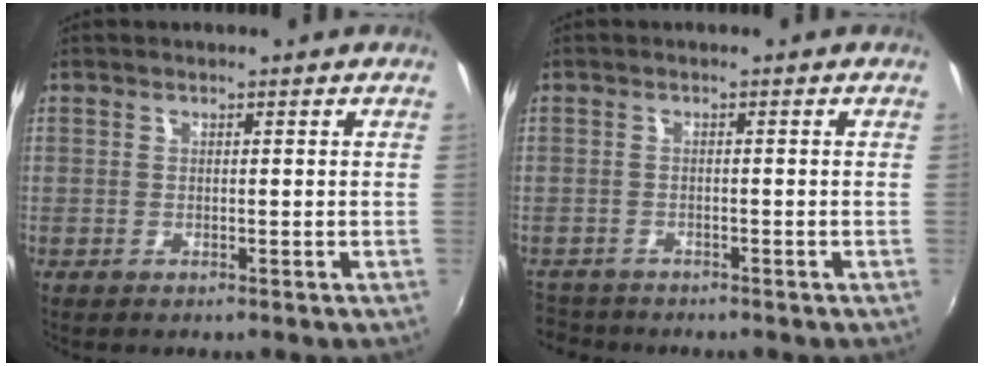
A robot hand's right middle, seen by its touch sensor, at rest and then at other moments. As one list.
[{"total": 4.3, "force": [-3.9, 1.7, 0.4], "torque": [-0.031, -0.013, -0.074]}]